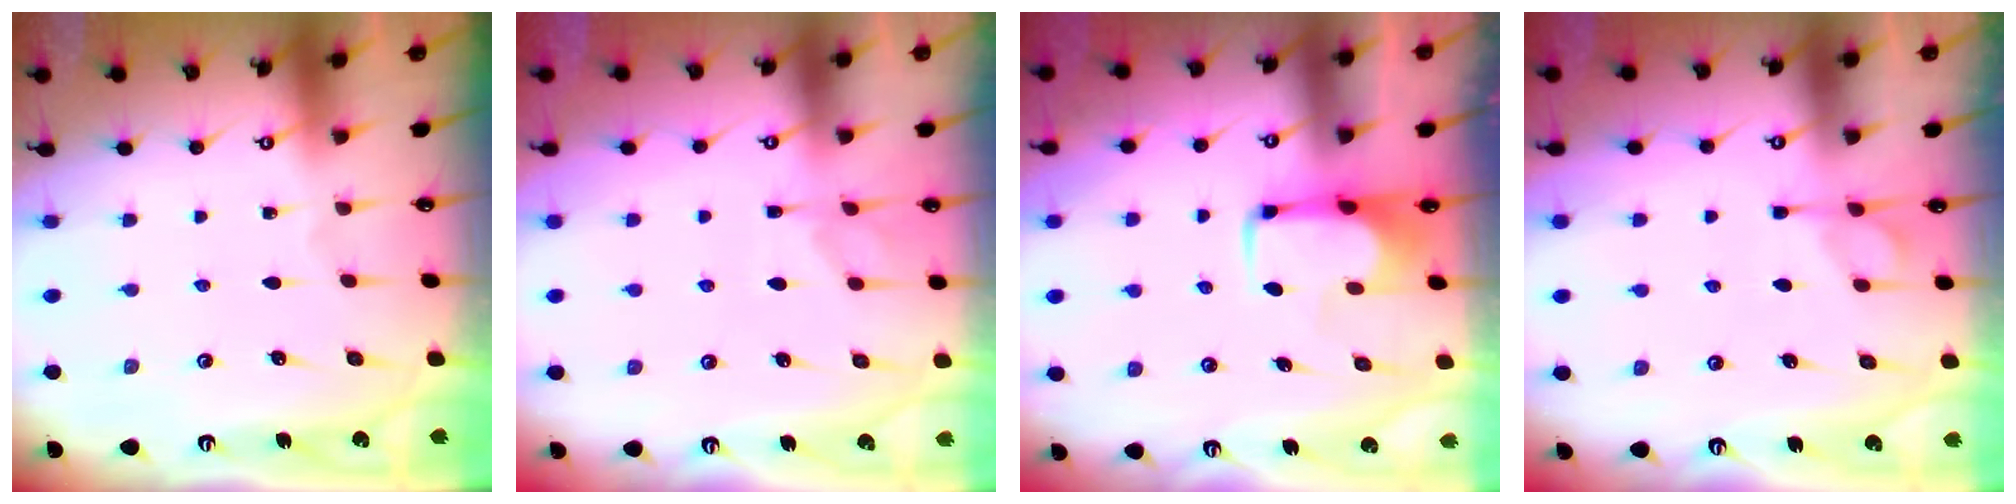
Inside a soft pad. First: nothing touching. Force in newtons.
{"total": 1.1, "press": 0.3, "slide": 1.1}
{"total": 2.0, "press": 2.0, "slide": 0.4}
{"total": 1.1, "press": 0.0, "slide": 1.0}